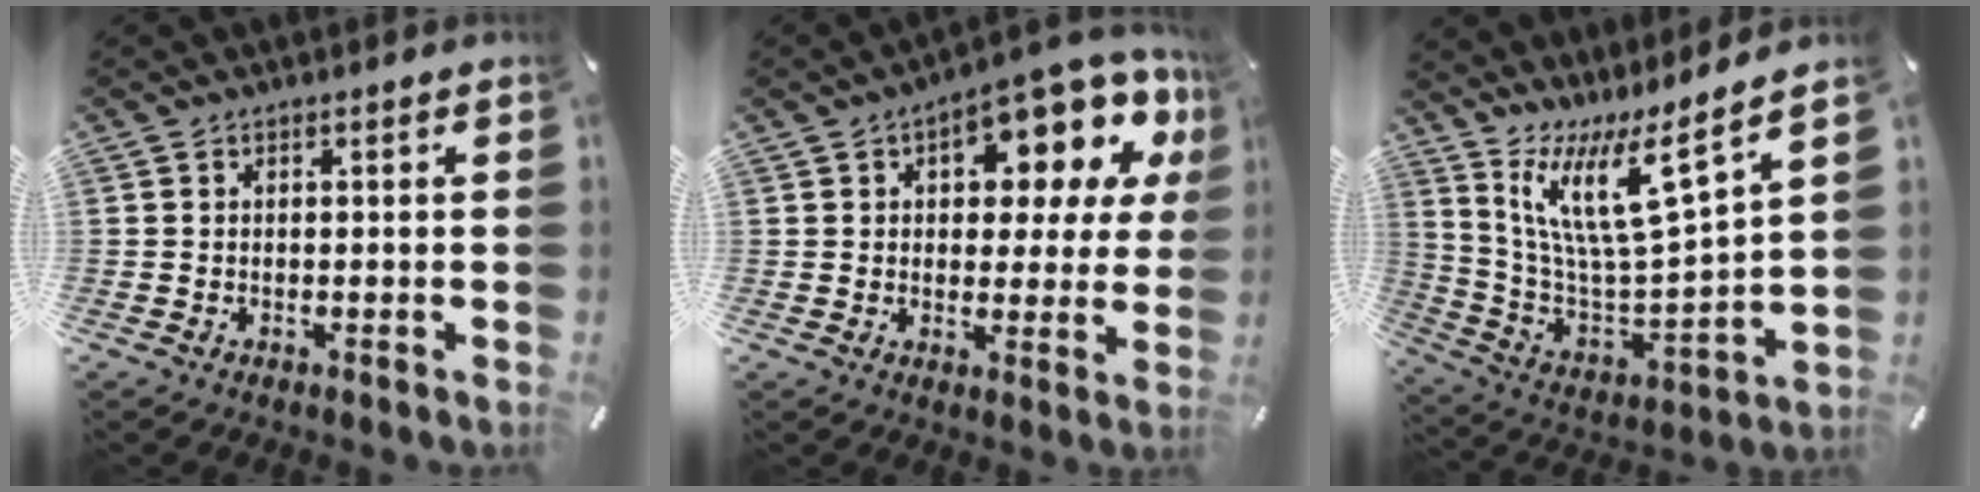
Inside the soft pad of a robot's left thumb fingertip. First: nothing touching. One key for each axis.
{"total": 13.8, "fx": 7.5, "fy": 6.4, "fz": 9.6, "tx": -0.122, "ty": -0.059, "tz": 0.123}
{"total": 15.4, "fx": 10.1, "fy": 3.1, "fz": 11.1, "tx": -0.220, "ty": -0.082, "tz": 0.164}